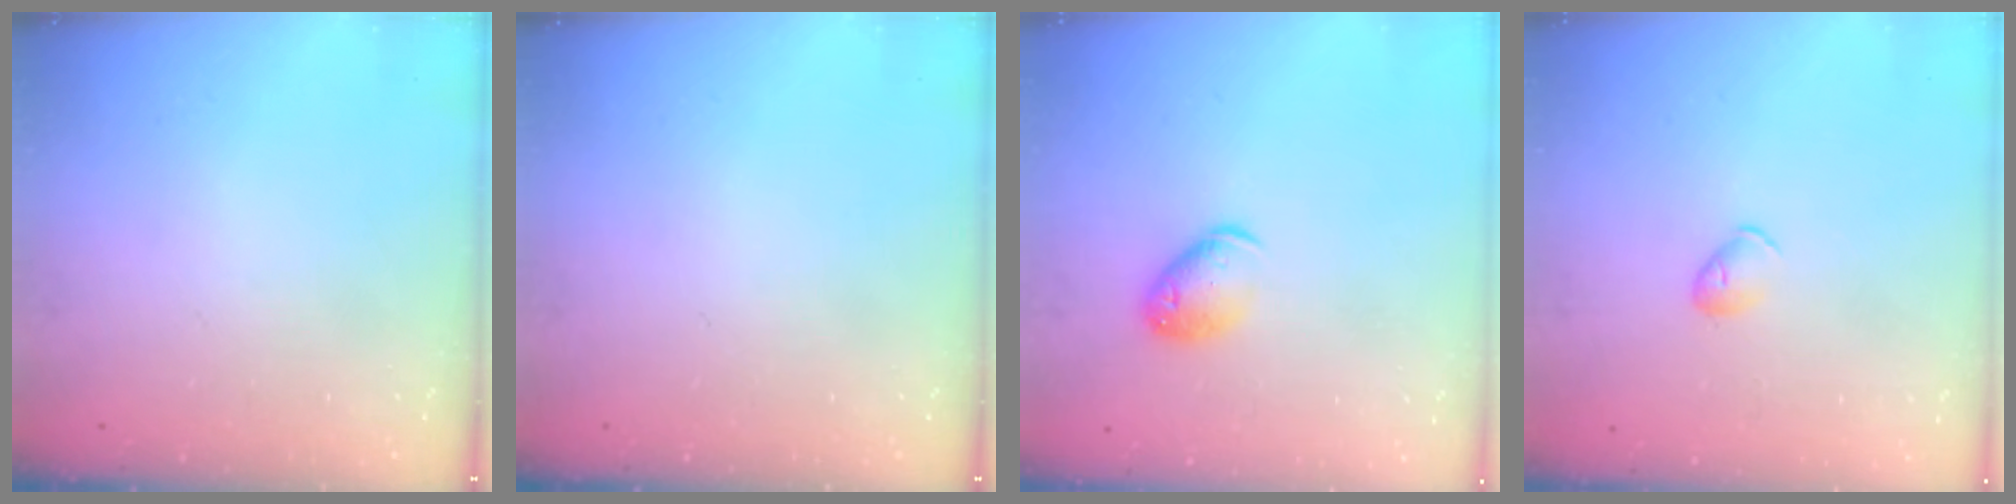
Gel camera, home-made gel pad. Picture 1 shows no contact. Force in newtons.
{"total": 0.0}
{"total": 9.2, "press": 9.1, "slide": 1.1}
{"total": 4.2, "press": 4.1, "slide": 0.8}